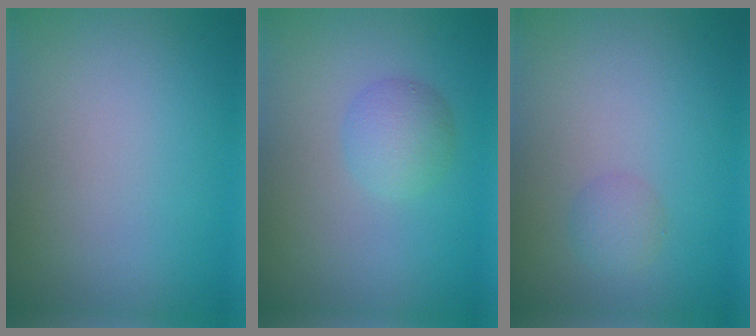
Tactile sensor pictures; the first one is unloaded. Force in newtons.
{"total": 2.5, "press": 2.5, "slide": 0.1}
{"total": 1.4, "press": 1.4, "slide": 0.0}